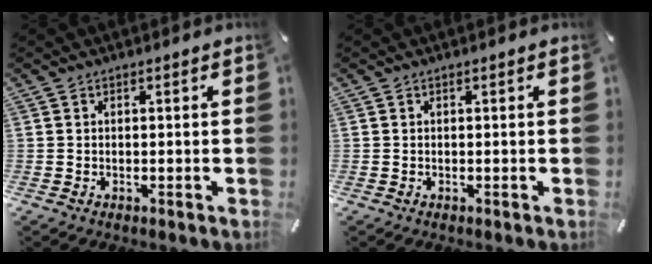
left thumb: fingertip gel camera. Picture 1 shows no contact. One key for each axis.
{"total": 0.0}